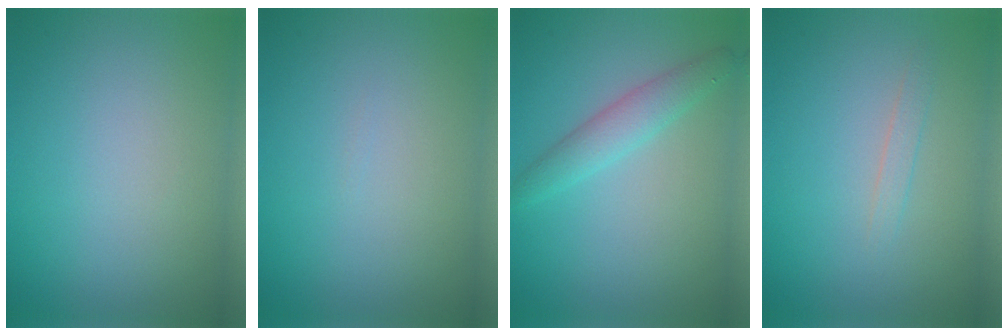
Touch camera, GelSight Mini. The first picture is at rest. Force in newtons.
{"total": 0.0}
{"total": 2.6, "press": 2.6, "slide": 0.1}
{"total": 0.9, "press": 0.9, "slide": 0.1}